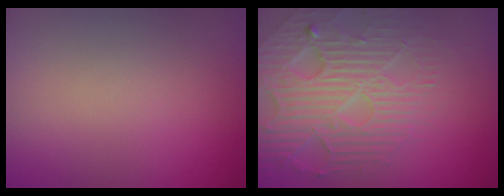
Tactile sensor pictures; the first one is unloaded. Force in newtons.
{"total": 7.4, "press": 5.3, "slide": 5.1}